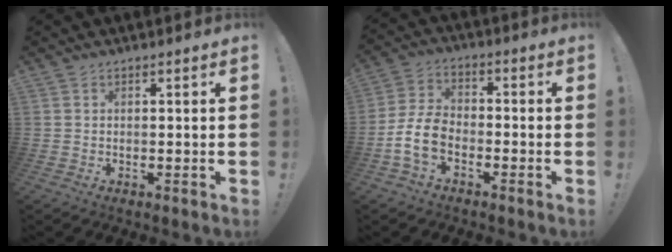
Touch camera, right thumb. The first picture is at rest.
{"total": 9.8, "force": [-4.5, 5.8, 6.6], "torque": [-0.147, 0.019, -0.080]}